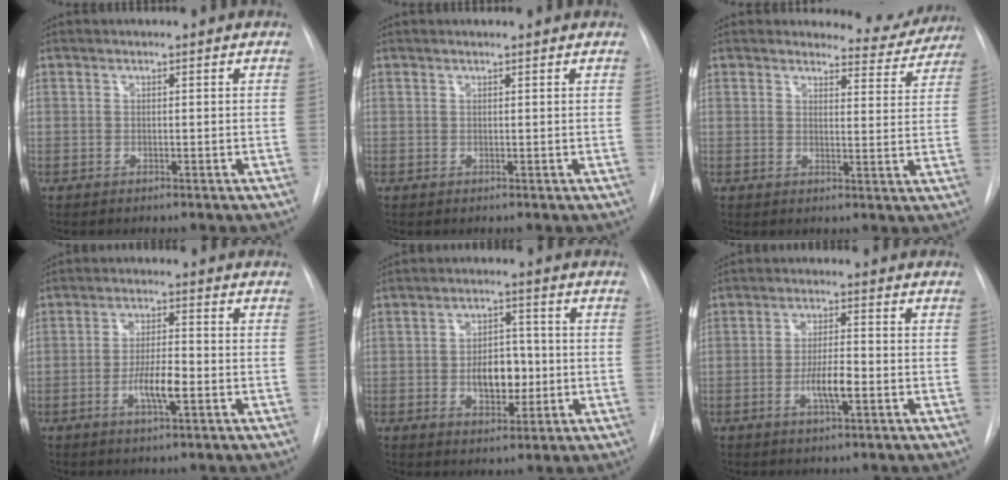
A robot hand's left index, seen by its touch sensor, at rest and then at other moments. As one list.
[{"total": 0.7, "force": [0.6, -0.1, 0.2], "torque": [-0.009, 0.005, 0.012]}, {"total": 6.1, "force": [5.8, 1.5, -0.6], "torque": [0.021, -0.031, 0.058]}, {"total": 5.5, "force": [-2.2, 0.9, 5.0], "torque": [-0.094, -0.004, -0.036]}, {"total": 6.8, "force": [-1.3, 3.9, 5.4], "torque": [-0.085, 0.007, -0.012]}, {"total": 5.0, "force": [-2.0, 0.8, 4.5], "torque": [-0.084, -0.004, -0.032]}]